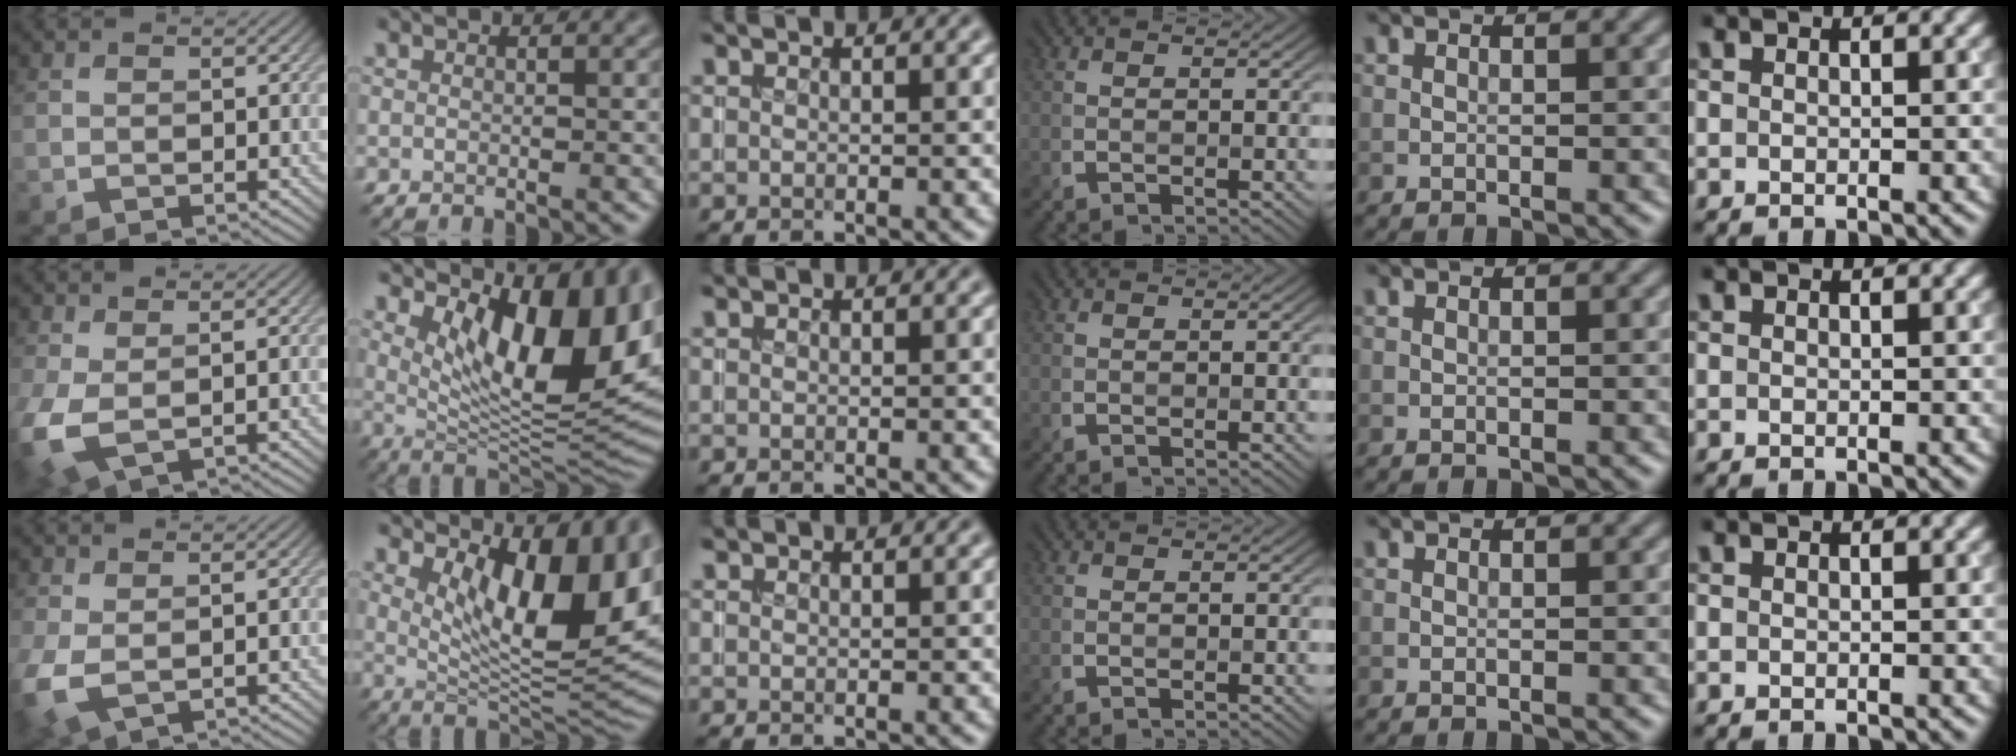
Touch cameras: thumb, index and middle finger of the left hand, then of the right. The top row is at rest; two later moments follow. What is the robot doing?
{"motion": "insert", "object": "coin"}